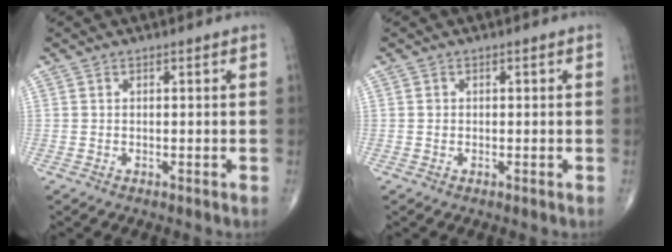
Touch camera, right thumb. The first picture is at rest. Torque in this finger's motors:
{"motor_torque": [-0.03, 0.22, 0.12, 0.02, -0.02]}